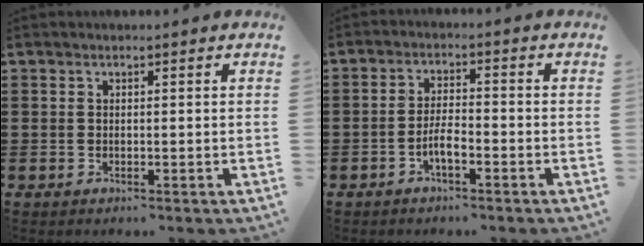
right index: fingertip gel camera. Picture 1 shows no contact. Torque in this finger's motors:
{"motor_torque": [1.68, 0.46, 0.52, 0.16]}